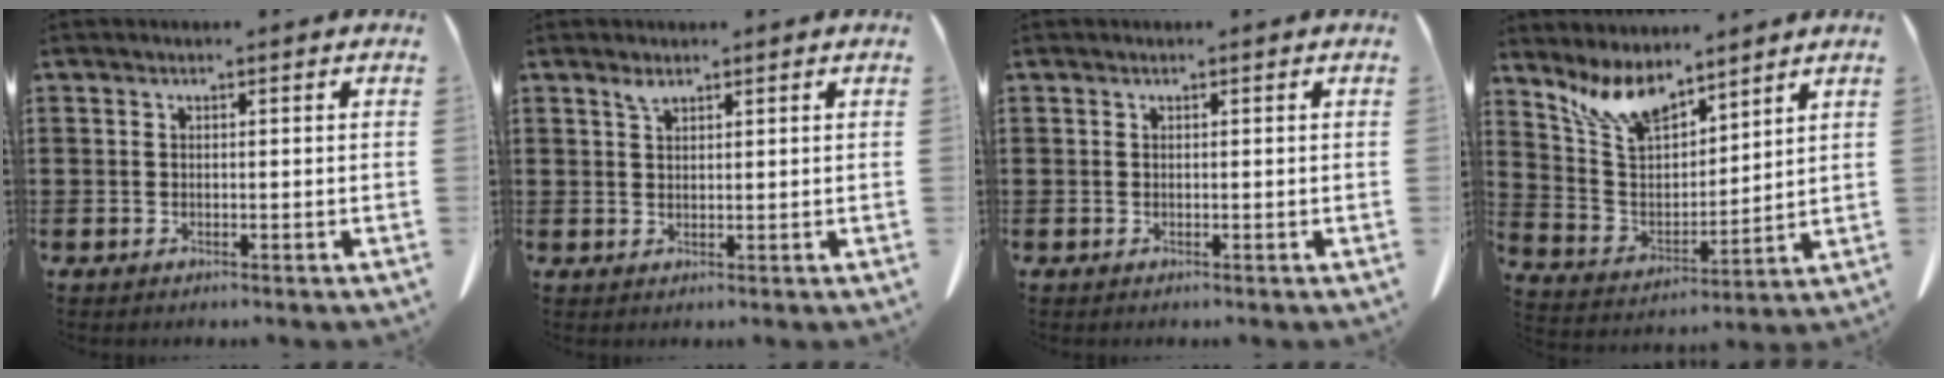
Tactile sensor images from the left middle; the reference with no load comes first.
{"total": 1.6, "force": [1.3, 0.5, 0.7], "torque": [-0.010, -0.005, 0.024]}
{"total": 0.0}
{"total": 9.4, "force": [7.5, 3.6, 4.5], "torque": [-0.117, -0.023, 0.141]}